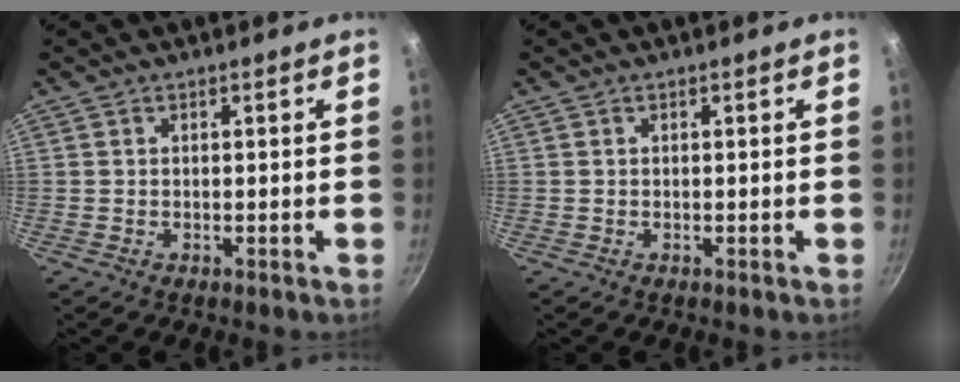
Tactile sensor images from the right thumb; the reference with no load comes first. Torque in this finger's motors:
{"motor_torque": [-0.44, 0.27, 0.06, 0.06, 0.00]}